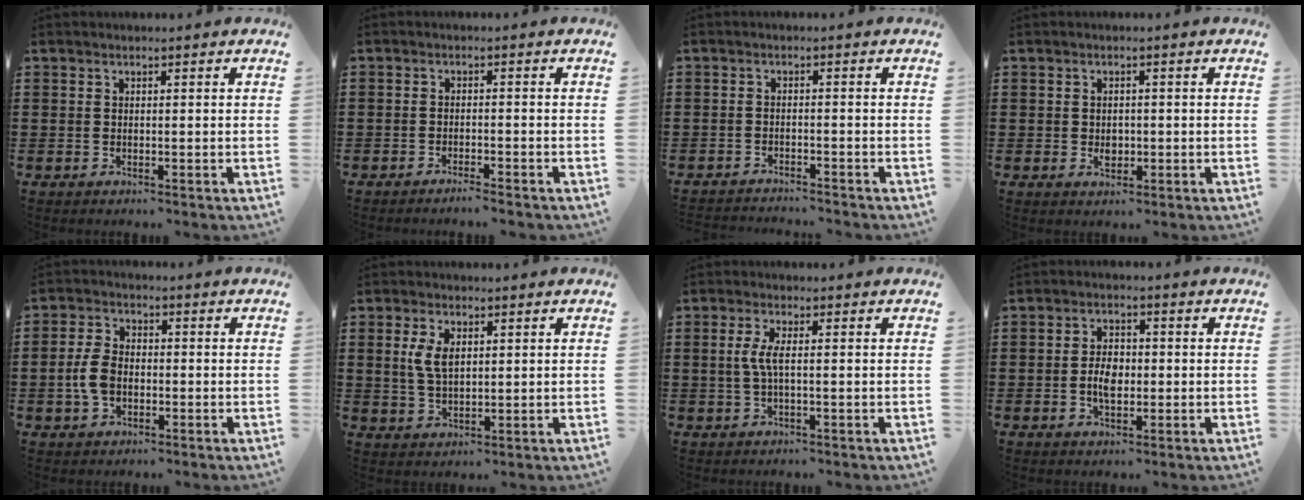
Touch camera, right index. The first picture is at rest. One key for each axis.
{"total": 1.6, "fx": -1.4, "fy": -0.8, "fz": 0.3, "tx": 0.000, "ty": 0.002, "tz": -0.026}
{"total": 1.8, "fx": -1.7, "fy": -0.7, "fz": -0.1, "tx": 0.004, "ty": 0.001, "tz": -0.035}
{"total": 1.8, "fx": -0.2, "fy": 1.2, "fz": 1.3, "tx": -0.028, "ty": 0.002, "tz": -0.004}
{"total": 4.6, "fx": -0.8, "fy": 2.7, "fz": 3.6, "tx": -0.091, "ty": -0.002, "tz": -0.020}
{"total": 4.4, "fx": 1.3, "fy": 1.8, "fz": 3.8, "tx": -0.083, "ty": 0.005, "tz": 0.021}
{"total": 3.2, "fx": 0.1, "fy": 0.0, "fz": 3.2, "tx": -0.077, "ty": -0.009, "tz": -0.006}
{"total": 4.1, "fx": -0.5, "fy": 2.3, "fz": 3.3, "tx": -0.059, "ty": 0.000, "tz": -0.011}